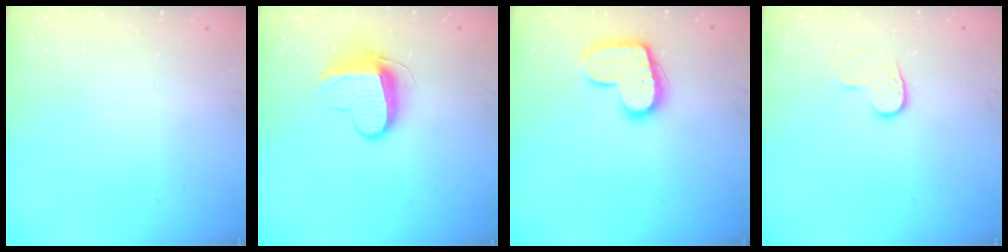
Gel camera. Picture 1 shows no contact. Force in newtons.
{"total": 9.9, "press": 9.9, "slide": 0.7}
{"total": 13.7, "press": 13.7, "slide": 0.6}
{"total": 4.7, "press": 4.7, "slide": 0.4}